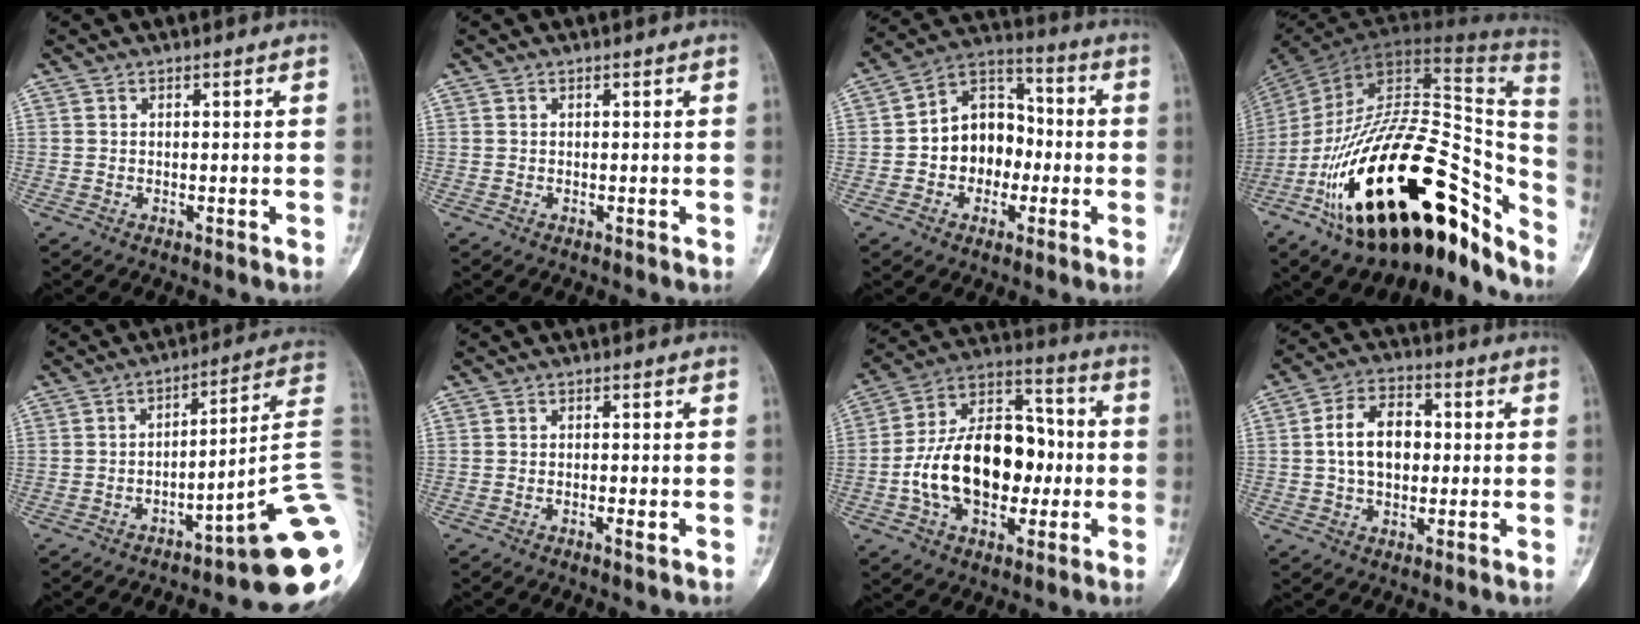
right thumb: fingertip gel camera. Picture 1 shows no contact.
{"total": 0.0}
{"total": 12.6, "force": [-1.6, 9.8, 7.7], "torque": [-0.078, 0.044, -0.039]}
{"total": 37.8, "force": [-17.3, 17.6, 28.7], "torque": [-0.379, 0.076, -0.269]}
{"total": 17.5, "force": [-5.9, 2.3, 16.3], "torque": [-0.142, 0.060, -0.073]}
{"total": 1.3, "force": [-0.6, 0.2, 1.1], "torque": [-0.021, -0.001, -0.009]}
{"total": 21.2, "force": [-2.6, 13.5, 16.1], "torque": [-0.242, 0.038, -0.042]}
{"total": 9.7, "force": [0.3, 6.5, 7.1], "torque": [-0.107, 0.019, -0.001]}